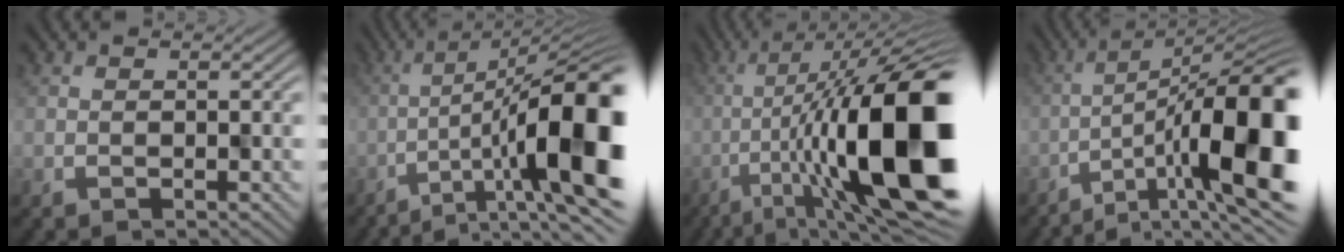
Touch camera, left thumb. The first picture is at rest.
{"total": 16.3, "force": [-3.3, 5.8, 14.9], "torque": [-0.231, -0.030, -0.035]}
{"total": 18.7, "force": [-2.9, 6.6, 17.2], "torque": [-0.281, -0.014, -0.033]}
{"total": 16.9, "force": [-4.8, 6.1, 15.1], "torque": [-0.215, -0.030, -0.065]}